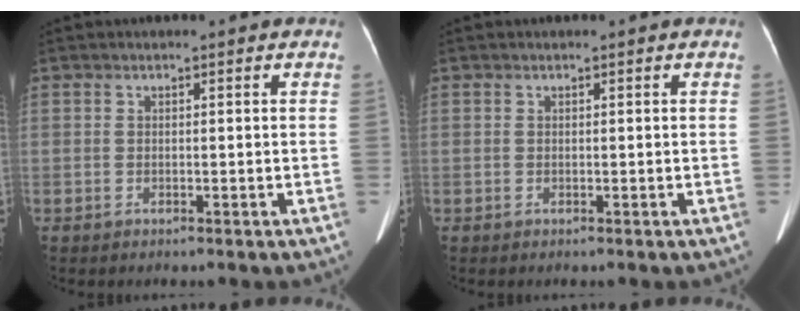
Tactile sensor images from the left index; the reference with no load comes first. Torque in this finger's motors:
{"motor_torque": [0.19, -0.06, -0.02, -0.01]}